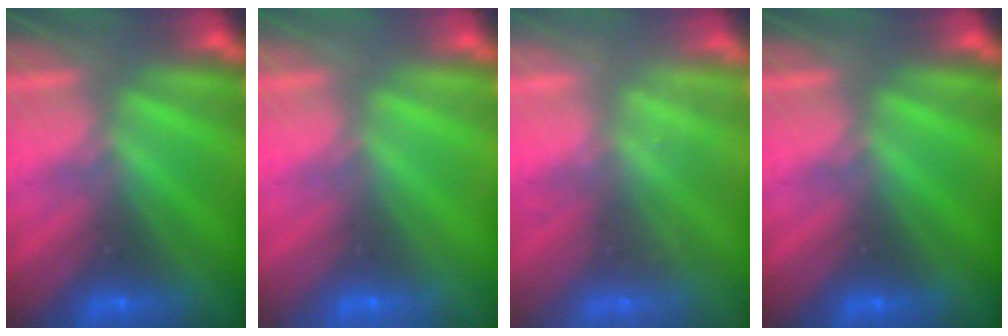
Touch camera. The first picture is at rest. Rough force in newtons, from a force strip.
{"total": 1.7}
{"total": 2.3}
{"total": 0.0}